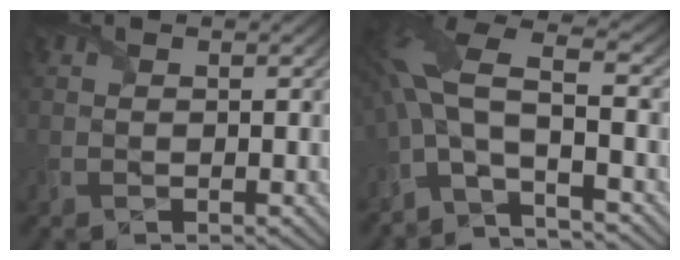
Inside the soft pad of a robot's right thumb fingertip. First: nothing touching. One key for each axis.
{"total": 10.8, "fx": -2.7, "fy": 3.7, "fz": 9.8, "tx": -0.237, "ty": 0.012, "tz": -0.064}